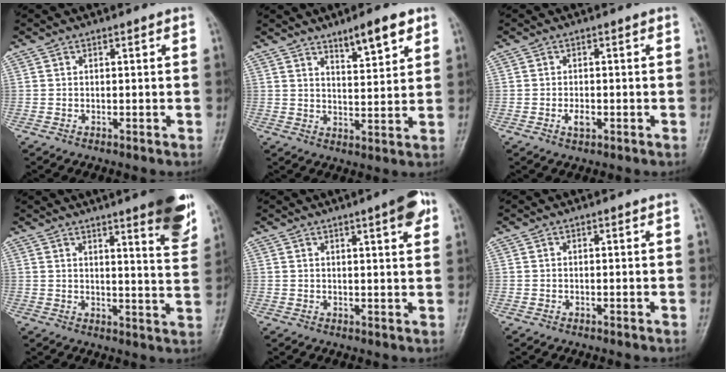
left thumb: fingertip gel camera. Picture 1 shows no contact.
{"total": 7.2, "force": [4.7, 1.8, 5.1], "torque": [-0.066, -0.030, 0.074]}
{"total": 2.4, "force": [-0.8, 1.3, 1.8], "torque": [-0.030, 0.005, -0.014]}
{"total": 12.1, "force": [7.5, 1.9, 9.4], "torque": [-0.101, -0.042, 0.090]}
{"total": 5.9, "force": [3.2, 1.1, 4.9], "torque": [-0.057, -0.009, 0.038]}
{"total": 0.0}